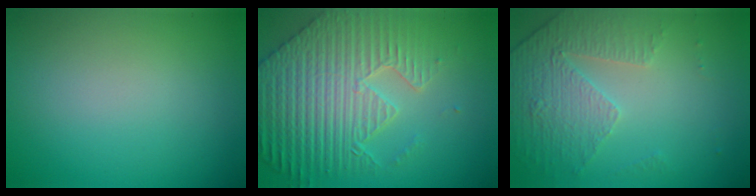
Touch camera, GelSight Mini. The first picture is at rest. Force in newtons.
{"total": 8.9, "press": 6.6, "slide": 5.9}
{"total": 4.8, "press": 3.2, "slide": 3.5}